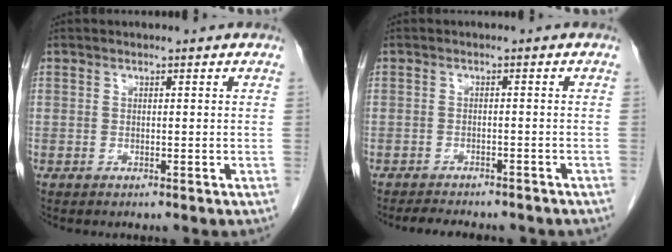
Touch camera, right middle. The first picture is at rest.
{"total": 8.9, "force": [-7.7, 2.6, 3.7], "torque": [-0.053, 0.002, -0.090]}